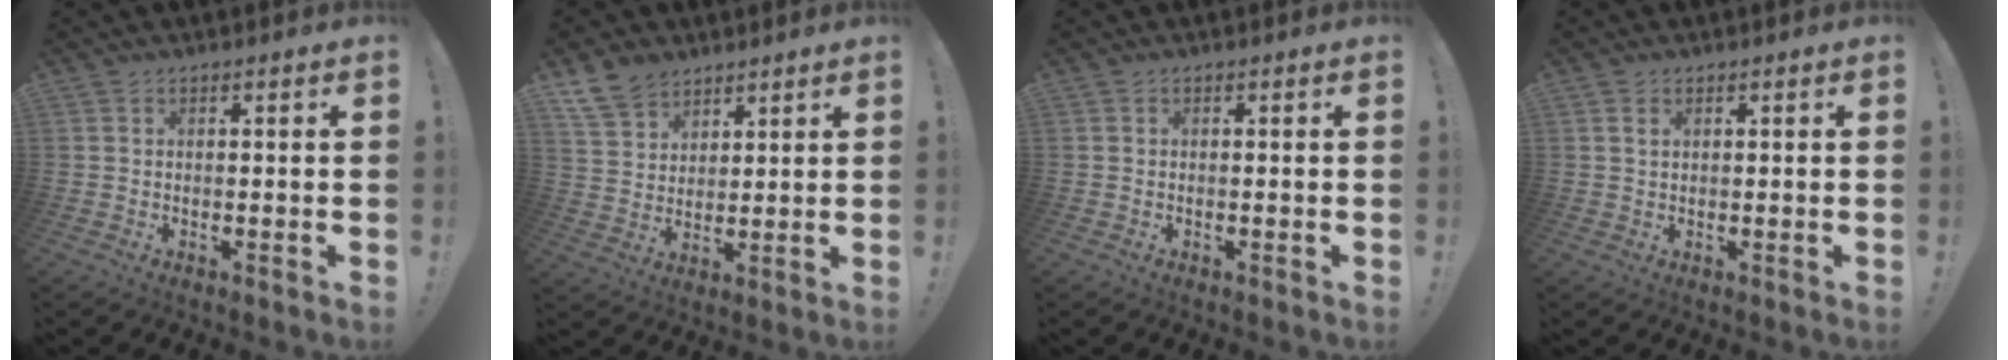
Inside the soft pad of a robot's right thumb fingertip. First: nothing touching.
{"total": 9.5, "force": [7.0, 6.0, 2.5], "torque": [-0.044, -0.042, 0.139]}
{"total": 0.0}
{"total": 1.3, "force": [0.7, 0.7, 0.8], "torque": [-0.012, 0.001, 0.011]}